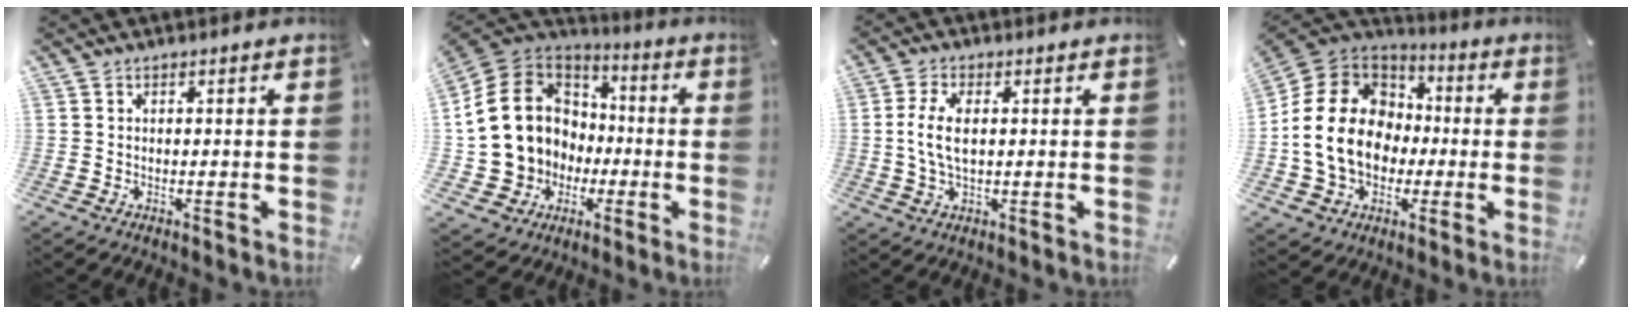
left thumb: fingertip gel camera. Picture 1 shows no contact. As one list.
[{"total": 18.5, "force": [-0.7, 16.9, 7.5], "torque": [-0.172, 0.011, 0.008]}, {"total": 6.8, "force": [0.6, 3.0, 6.1], "torque": [-0.142, -0.003, 0.003]}, {"total": 17.7, "force": [-3.1, 14.8, 9.3], "torque": [-0.204, 0.032, -0.054]}]